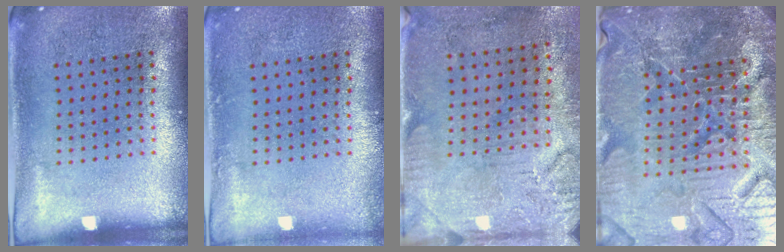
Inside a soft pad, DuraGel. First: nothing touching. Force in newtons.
{"total": 0.7, "press": 0.7, "slide": 0.1}
{"total": 3.2, "press": 2.6, "slide": 1.9}
{"total": 6.6, "press": 5.9, "slide": 2.8}